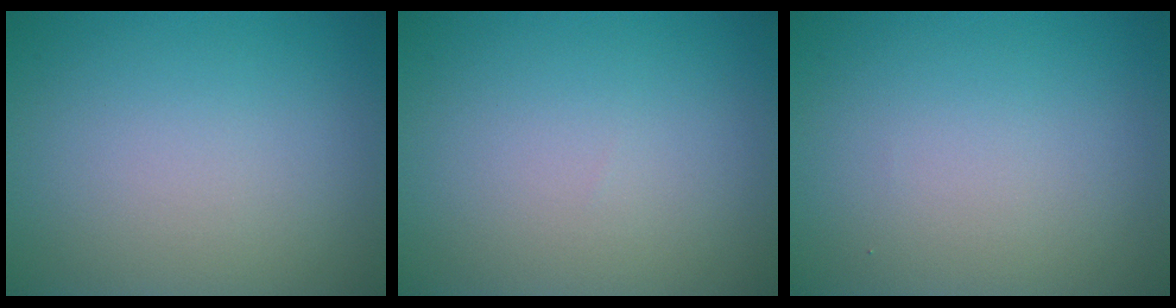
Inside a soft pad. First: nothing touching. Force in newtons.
{"total": 0.0}
{"total": 0.0}